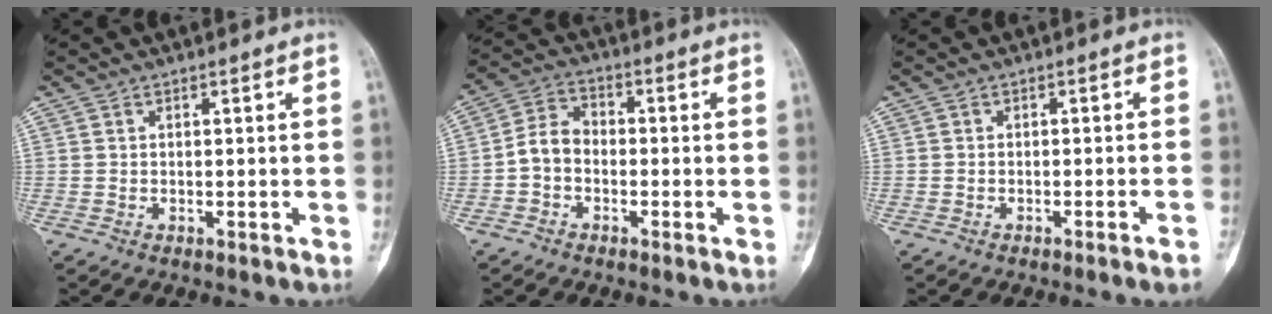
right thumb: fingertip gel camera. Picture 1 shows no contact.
{"total": 5.7, "force": [-1.5, 4.3, 3.5], "torque": [-0.053, 0.023, -0.043]}
{"total": 3.1, "force": [-2.2, -0.3, 2.2], "torque": [-0.033, 0.011, -0.023]}